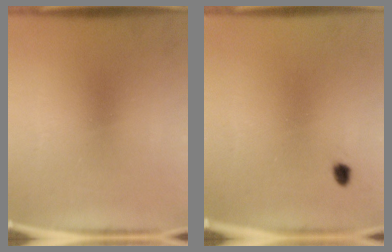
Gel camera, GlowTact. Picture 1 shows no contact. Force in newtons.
{"total": 1.0}